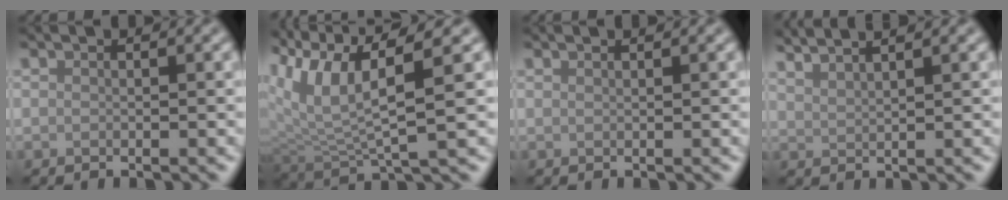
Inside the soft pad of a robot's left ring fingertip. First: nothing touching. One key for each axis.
{"total": 7.5, "fx": 2.9, "fy": 2.4, "fz": 6.5, "tx": -0.142, "ty": 0.002, "tz": 0.056}
{"total": 0.6, "fx": 0.5, "fy": 0.1, "fz": 0.3, "tx": -0.001, "ty": 0.000, "tz": 0.005}
{"total": 4.1, "fx": 3.4, "fy": 1.1, "fz": 2.1, "tx": -0.012, "ty": 0.022, "tz": 0.031}